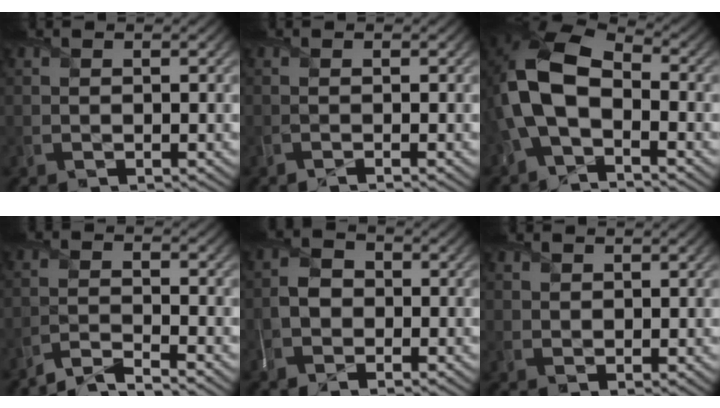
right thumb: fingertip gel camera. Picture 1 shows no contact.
{"total": 0.8, "force": [-0.4, 0.0, 0.7], "torque": [-0.009, 0.000, -0.013]}
{"total": 10.6, "force": [-1.7, 6.5, 8.3], "torque": [-0.191, 0.000, -0.044]}
{"total": 3.8, "force": [-3.4, 0.4, 1.6], "torque": [-0.020, 0.004, -0.080]}
{"total": 2.9, "force": [-0.8, 2.3, 1.6], "torque": [-0.038, 0.005, -0.022]}
{"total": 1.6, "force": [1.1, 1.0, 0.6], "torque": [-0.012, -0.003, 0.024]}